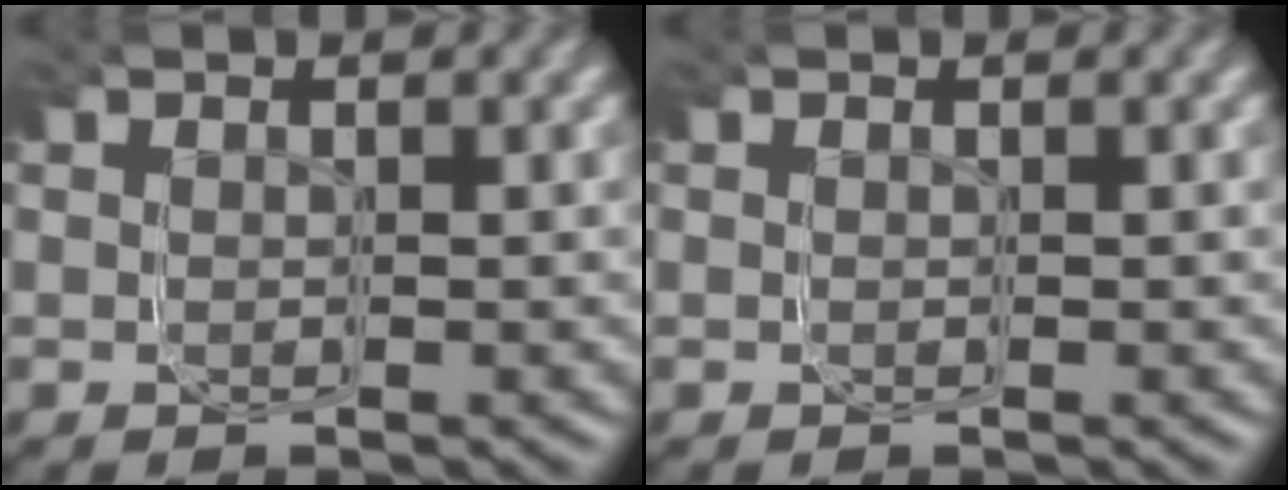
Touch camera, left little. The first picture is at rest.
{"total": 0.0}